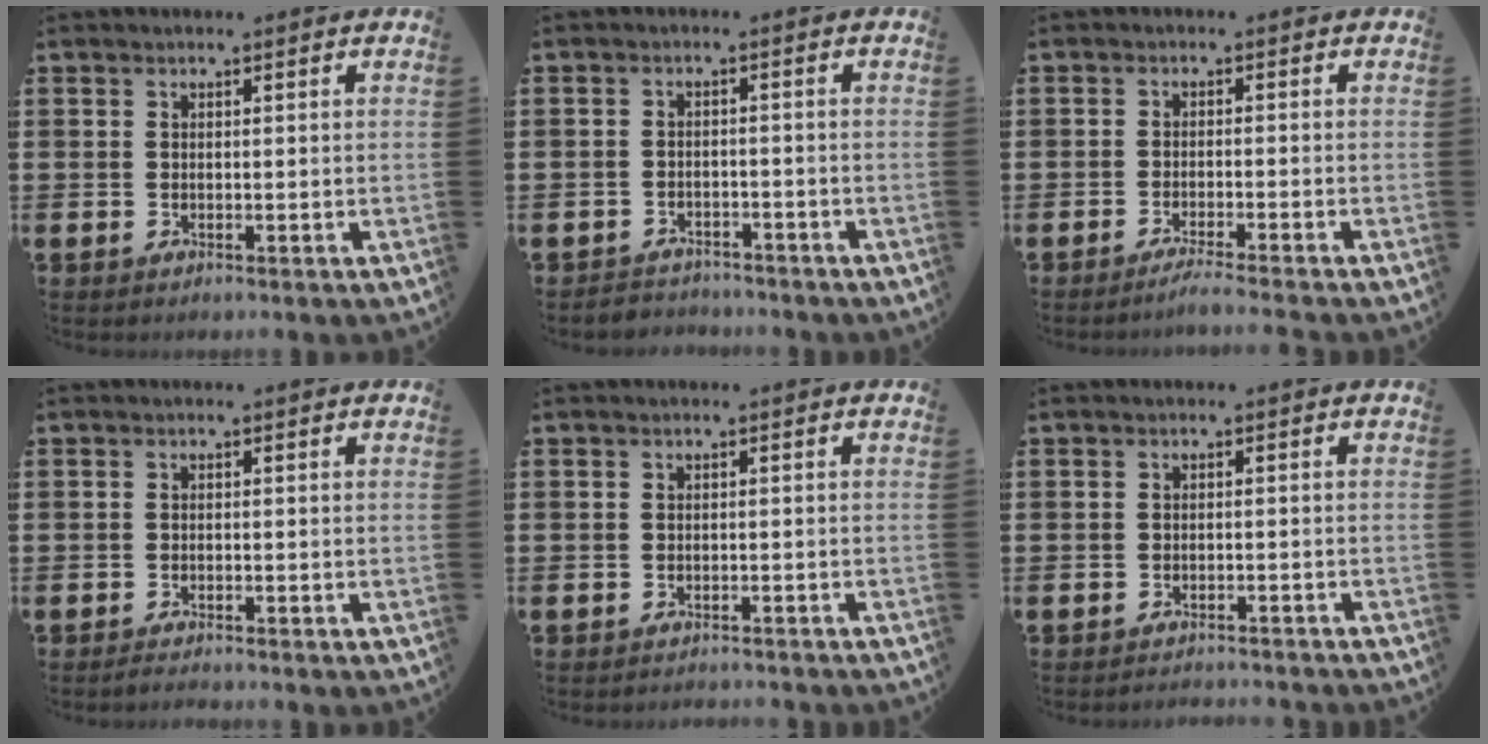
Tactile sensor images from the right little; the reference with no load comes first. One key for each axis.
{"total": 2.0, "fx": -1.9, "fy": 0.3, "fz": -0.4, "tx": -0.001, "ty": 0.004, "tz": -0.045}
{"total": 2.0, "fx": -1.7, "fy": -0.2, "fz": 1.0, "tx": -0.015, "ty": 0.002, "tz": -0.032}
{"total": 0.9, "fx": -0.9, "fy": 0.0, "fz": 0.2, "tx": -0.006, "ty": -0.002, "tz": -0.018}
{"total": 0.9, "fx": -0.9, "fy": -0.1, "fz": 0.0, "tx": -0.001, "ty": 0.001, "tz": -0.018}
{"total": 1.4, "fx": -1.4, "fy": -0.2, "fz": -0.1, "tx": -0.001, "ty": 0.005, "tz": -0.029}